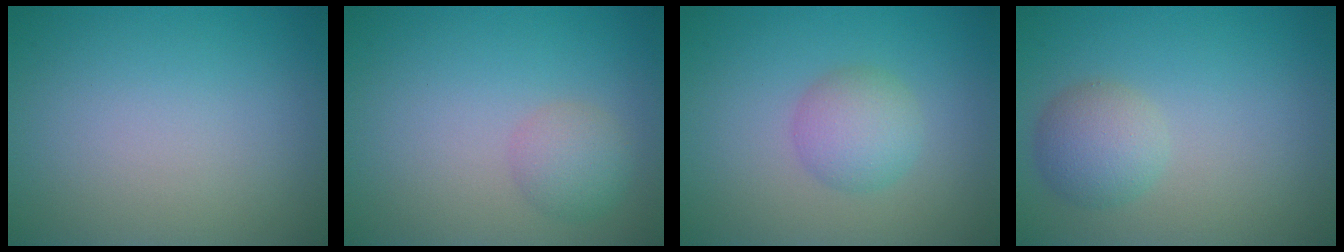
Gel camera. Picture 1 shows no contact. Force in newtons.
{"total": 2.2, "press": 2.2, "slide": 0.0}
{"total": 2.9, "press": 2.9, "slide": 0.1}
{"total": 2.9, "press": 2.9, "slide": 0.0}